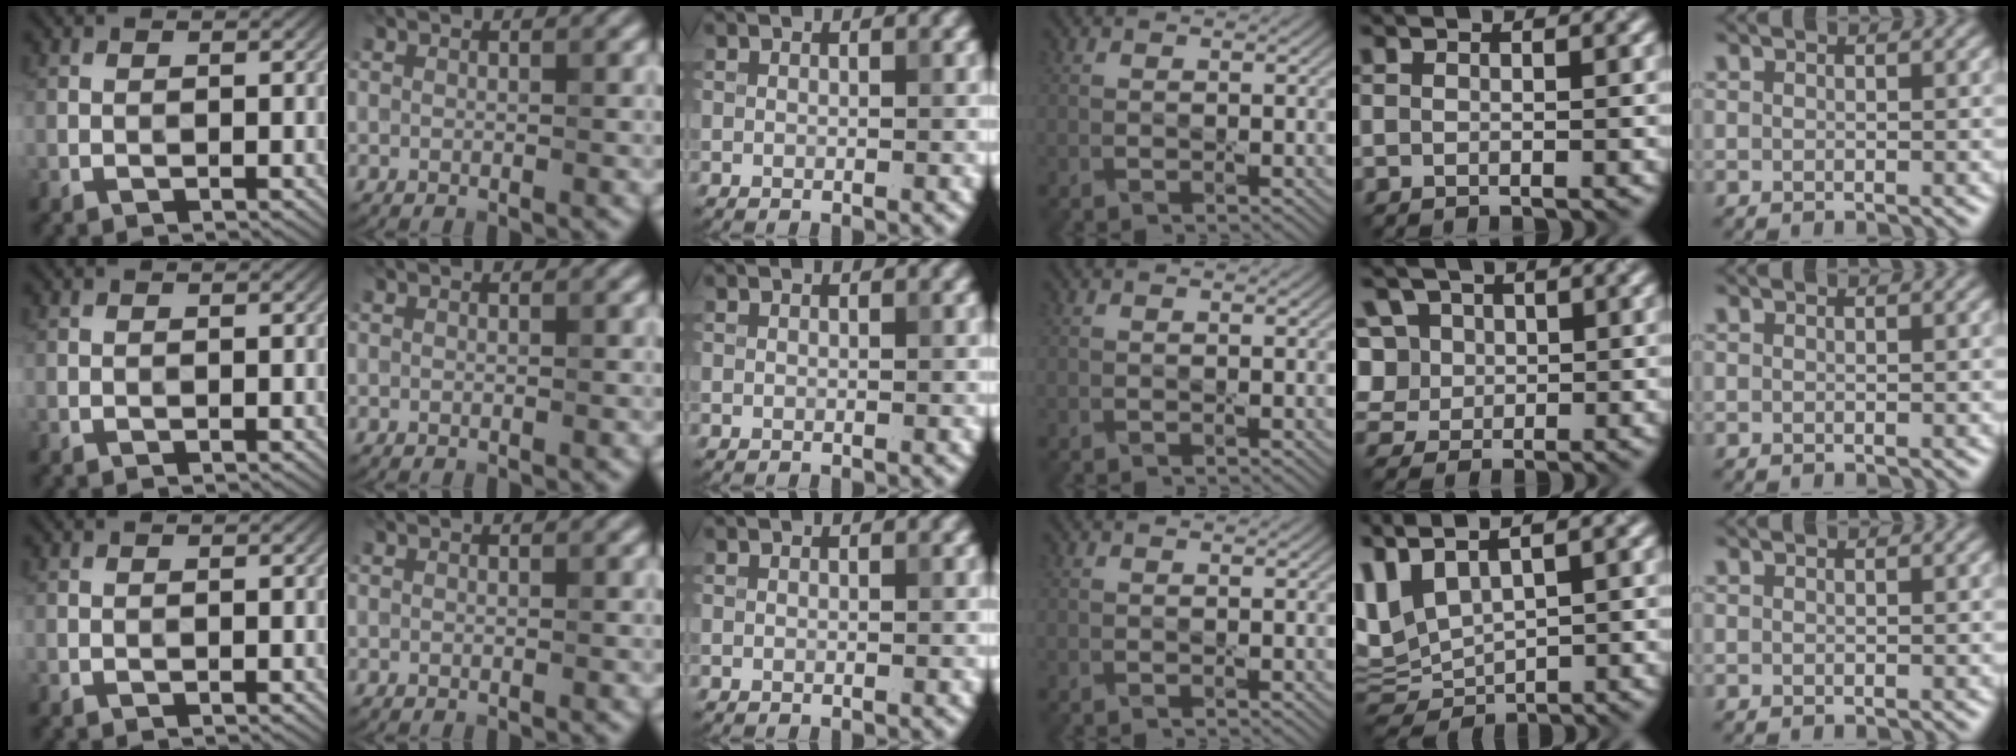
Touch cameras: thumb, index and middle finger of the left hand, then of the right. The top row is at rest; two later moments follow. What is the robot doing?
{"motion": "press", "object": "sticker"}